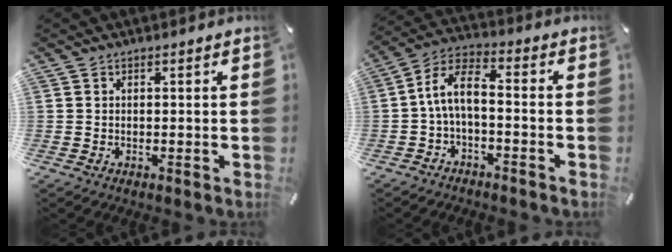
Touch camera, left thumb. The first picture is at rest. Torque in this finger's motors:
{"motor_torque": [1.55, 1.55, 1.14, 0.06, 0.12]}